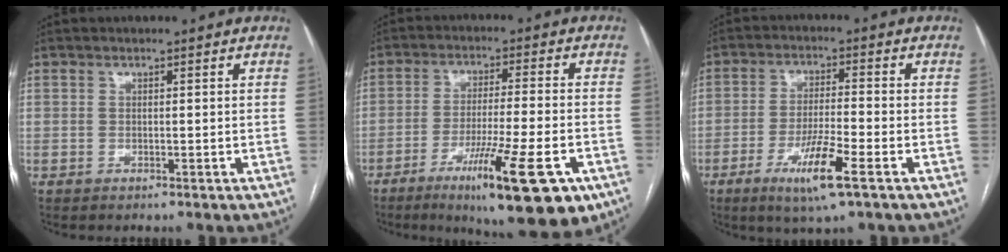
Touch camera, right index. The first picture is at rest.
{"total": 16.5, "force": [-8.6, 1.4, 14.0], "torque": [-0.186, -0.033, -0.131]}
{"total": 8.2, "force": [-4.2, 0.3, 7.1], "torque": [-0.137, -0.015, -0.074]}